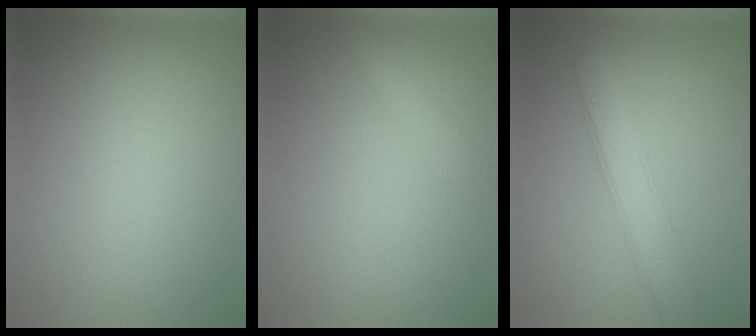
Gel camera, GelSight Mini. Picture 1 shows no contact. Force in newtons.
{"total": 2.2, "press": 2.2, "slide": 0.1}
{"total": 3.6, "press": 3.6, "slide": 0.1}